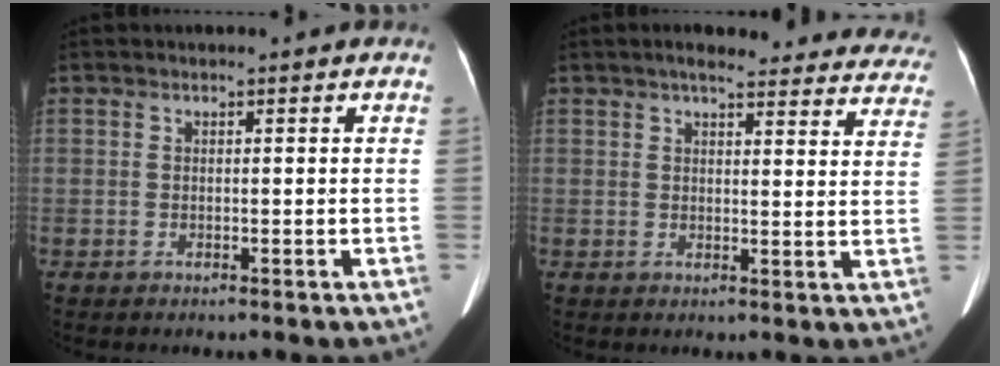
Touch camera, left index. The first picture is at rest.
{"total": 20.8, "force": [18.9, 4.7, 7.3], "torque": [-0.071, -0.014, 0.204]}